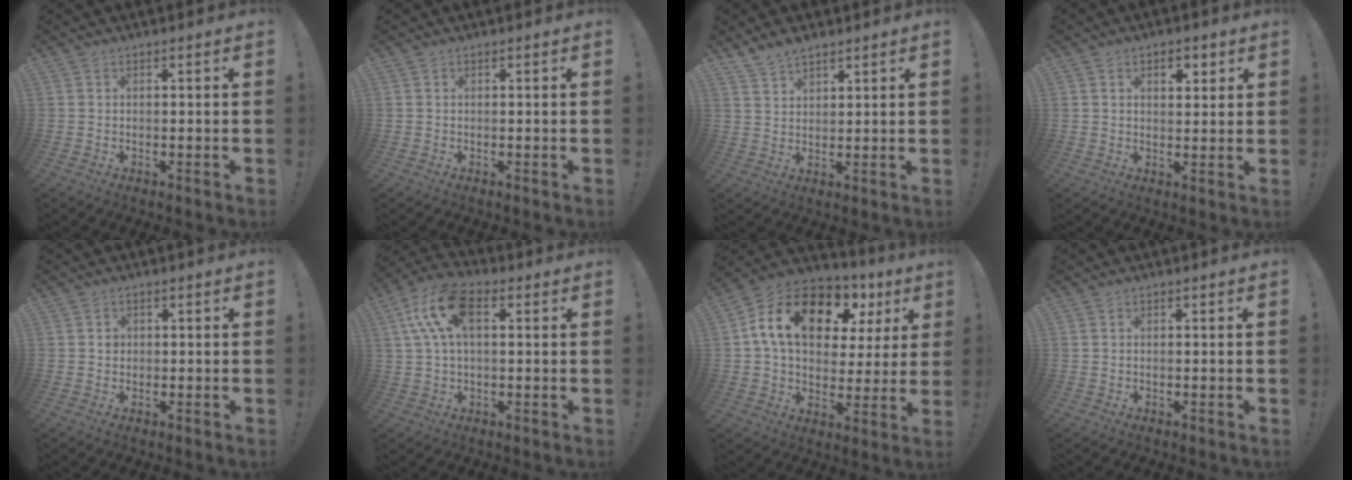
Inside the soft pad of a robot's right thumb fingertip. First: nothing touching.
{"total": 0.0}
{"total": 4.9, "force": [4.2, 2.0, 1.6], "torque": [-0.031, -0.026, 0.080]}
{"total": 3.8, "force": [2.0, 2.3, 2.2], "torque": [-0.019, -0.007, 0.029]}
{"total": 1.3, "force": [0.1, 1.3, 0.4], "torque": [-0.008, 0.004, 0.001]}
{"total": 13.8, "force": [3.8, 7.8, 10.8], "torque": [-0.207, 0.005, 0.072]}
{"total": 18.5, "force": [8.5, 11.0, 12.2], "torque": [-0.208, -0.030, 0.150]}
{"total": 0.0}